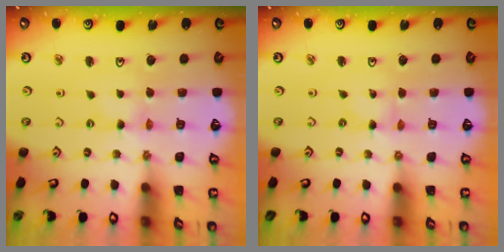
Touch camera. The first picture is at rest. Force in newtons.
{"total": 0.0}